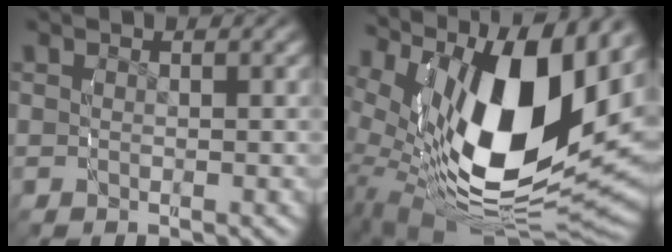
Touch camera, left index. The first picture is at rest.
{"total": 16.9, "force": [0.9, 8.9, 14.4], "torque": [-0.245, -0.023, 0.028]}